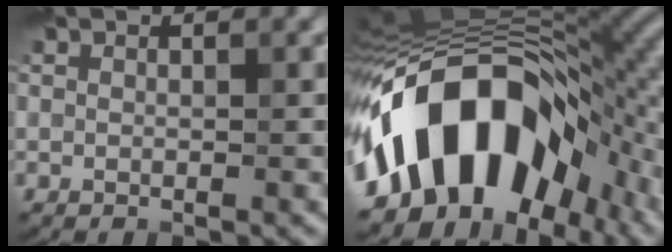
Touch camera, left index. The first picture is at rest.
{"total": 16.4, "force": [-5.5, 9.4, 12.3], "torque": [-0.182, 0.022, -0.114]}